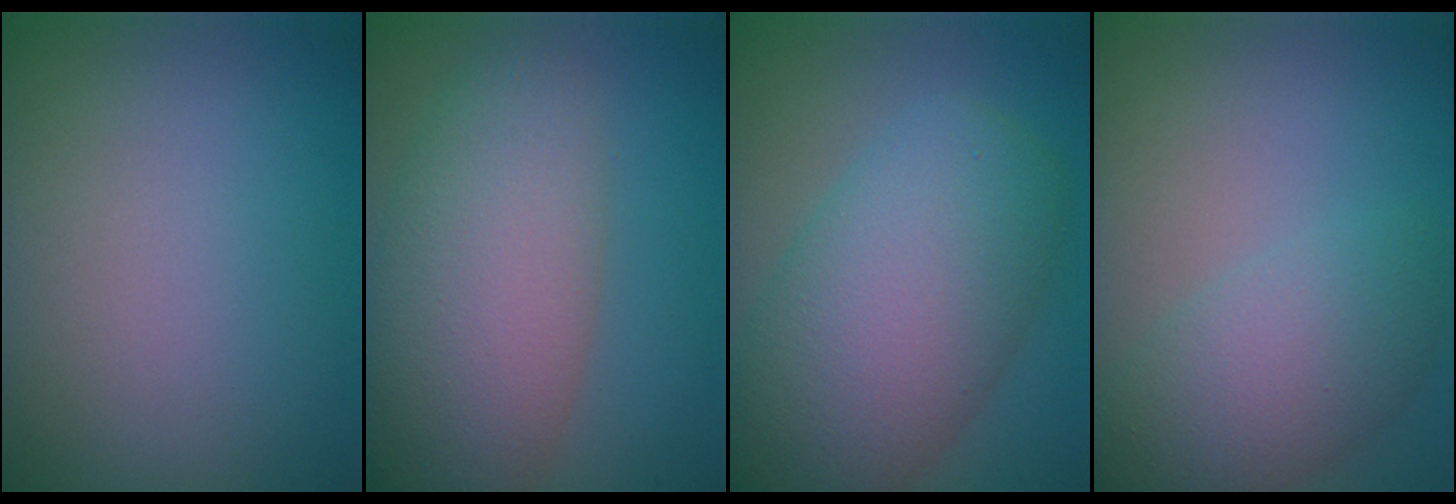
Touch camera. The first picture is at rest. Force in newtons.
{"total": 7.7, "press": 7.7, "slide": 0.7}
{"total": 9.5, "press": 9.5, "slide": 0.1}
{"total": 4.7, "press": 4.7, "slide": 0.1}